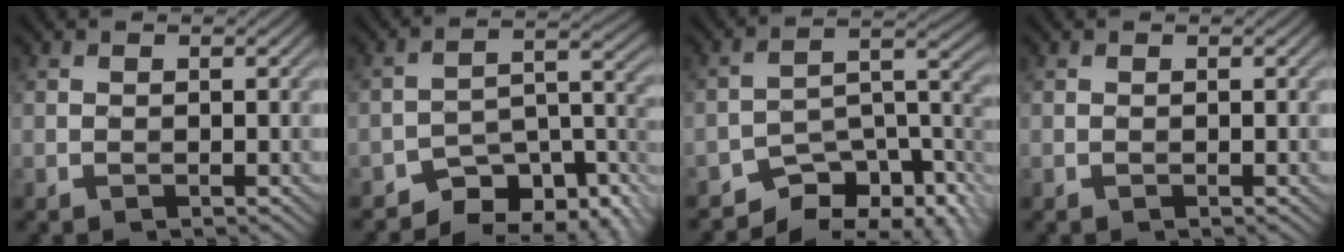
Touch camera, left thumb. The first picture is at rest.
{"total": 9.8, "force": [-7.8, 3.8, 4.5], "torque": [-0.057, -0.002, -0.130]}
{"total": 11.0, "force": [-8.7, 4.1, 5.4], "torque": [-0.070, -0.007, -0.143]}
{"total": 0.0}